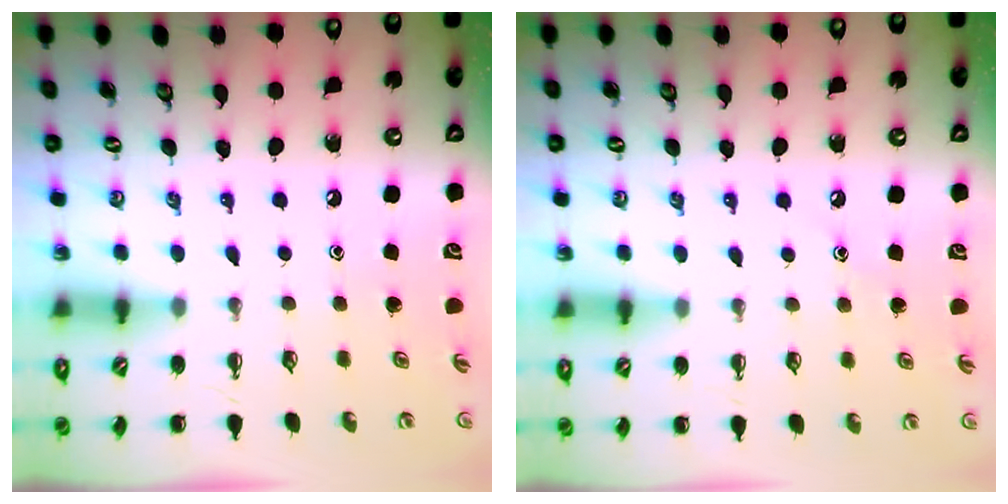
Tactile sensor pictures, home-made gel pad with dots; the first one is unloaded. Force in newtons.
{"total": 5.0, "press": 4.7, "slide": 1.6}